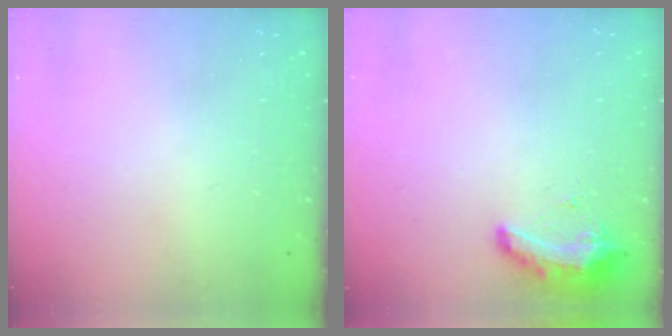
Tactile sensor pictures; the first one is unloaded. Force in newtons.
{"total": 9.4, "press": 9.4, "slide": 0.8}